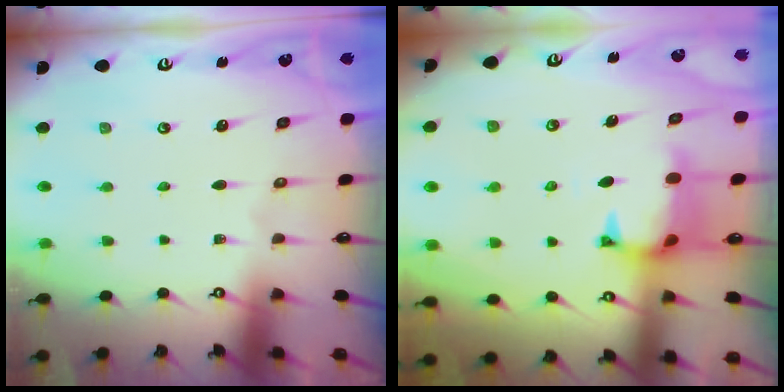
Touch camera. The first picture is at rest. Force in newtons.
{"total": 1.2, "press": 0.6, "slide": 1.0}